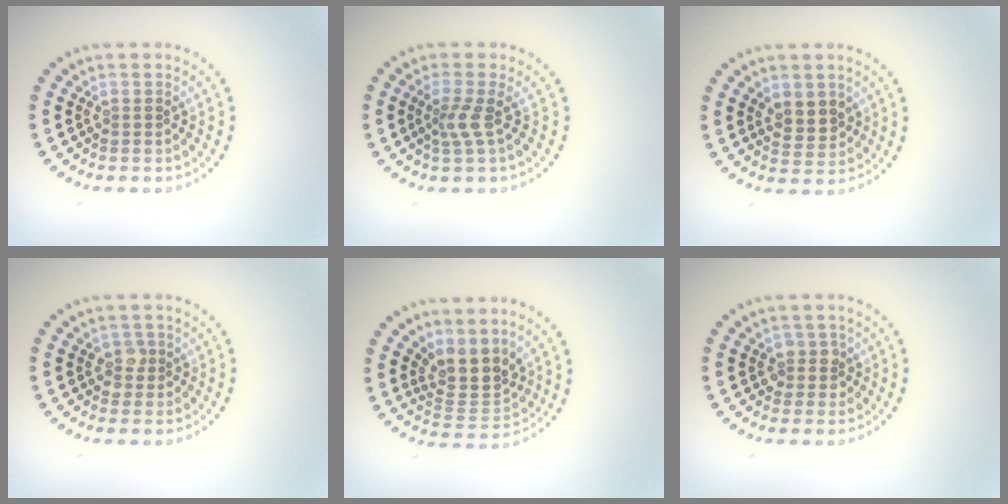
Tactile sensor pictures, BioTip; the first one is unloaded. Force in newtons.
{"total": 2.1, "press": 1.4, "slide": 1.5}
{"total": 2.4, "press": 2.3, "slide": 0.8}
{"total": 1.5, "press": 1.3, "slide": 0.9}
{"total": 3.9, "press": 3.3, "slide": 2.1}
{"total": 1.6, "press": 1.4, "slide": 0.6}